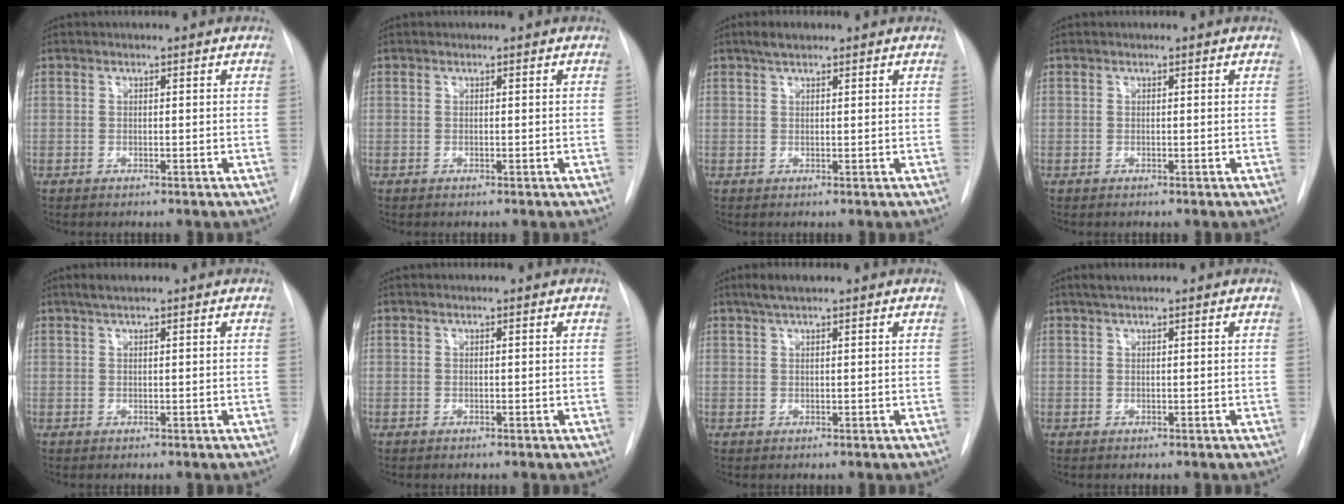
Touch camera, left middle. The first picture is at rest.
{"total": 0.0}
{"total": 2.1, "force": [1.6, 0.7, 1.2], "torque": [-0.027, 0.007, 0.028]}
{"total": 0.0}
{"total": 1.7, "force": [1.3, 0.1, 1.1], "torque": [-0.026, 0.007, 0.025]}
{"total": 0.0}
{"total": 2.6, "force": [2.0, 0.3, 1.7], "torque": [-0.039, 0.009, 0.037]}
{"total": 1.5, "force": [1.2, 0.0, 1.0], "torque": [-0.021, 0.008, 0.023]}